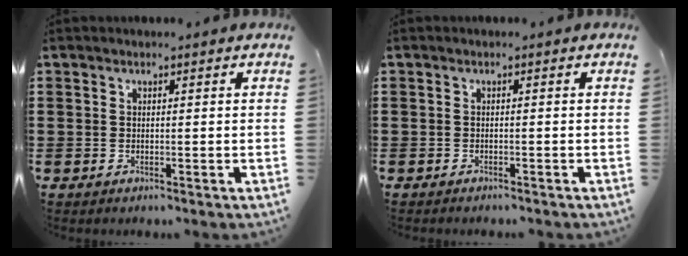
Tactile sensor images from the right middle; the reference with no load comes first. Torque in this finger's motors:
{"motor_torque": [0.59, -0.37, 0.25, 0.08]}